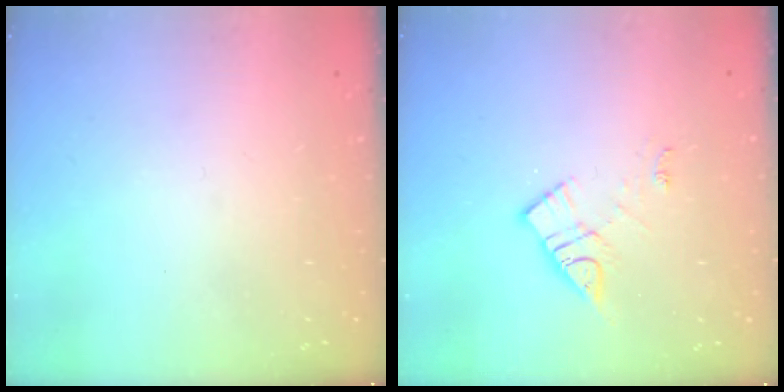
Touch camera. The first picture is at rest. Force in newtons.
{"total": 10.8, "press": 10.8, "slide": 0.7}